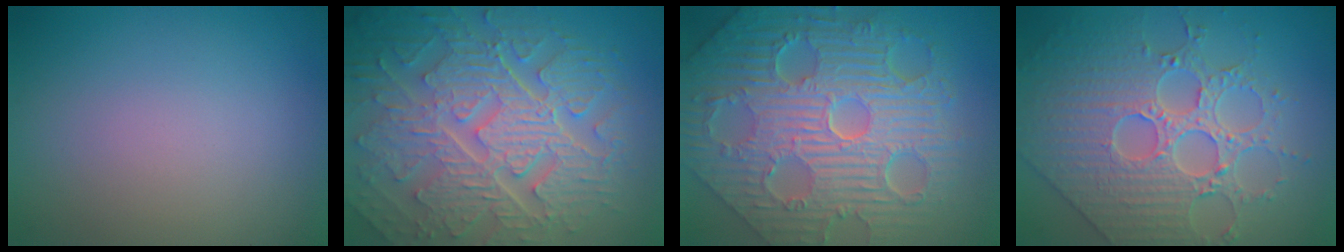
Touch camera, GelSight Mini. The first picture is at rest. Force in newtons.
{"total": 10.7, "press": 7.1, "slide": 8.0}
{"total": 12.5, "press": 8.2, "slide": 9.4}
{"total": 6.1, "press": 5.6, "slide": 2.3}